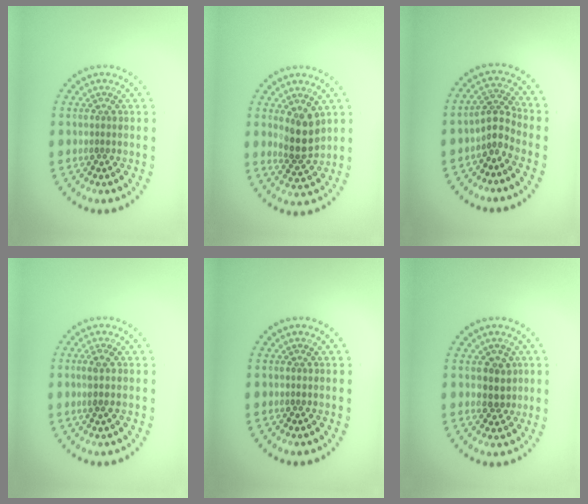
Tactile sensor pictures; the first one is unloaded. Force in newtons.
{"total": 3.6, "press": 3.4, "slide": 1.3}
{"total": 2.3, "press": 1.5, "slide": 1.8}
{"total": 1.5, "press": 1.3, "slide": 0.7}
{"total": 0.0}
{"total": 2.1, "press": 2.0, "slide": 0.7}